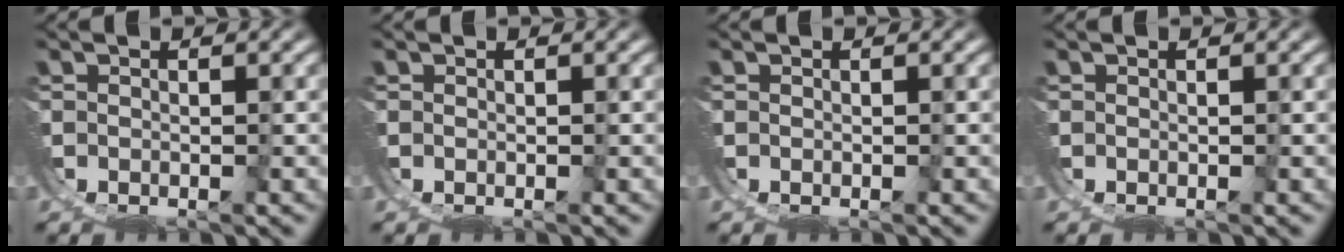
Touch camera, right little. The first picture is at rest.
{"total": 0.0}
{"total": 0.0}
{"total": 0.0}